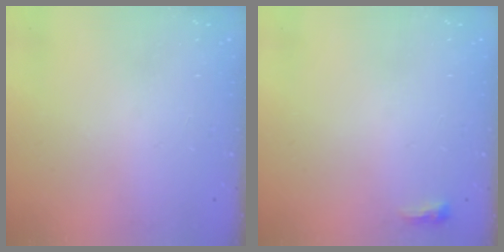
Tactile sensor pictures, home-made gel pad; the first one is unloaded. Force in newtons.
{"total": 2.9, "press": 2.8, "slide": 0.8}